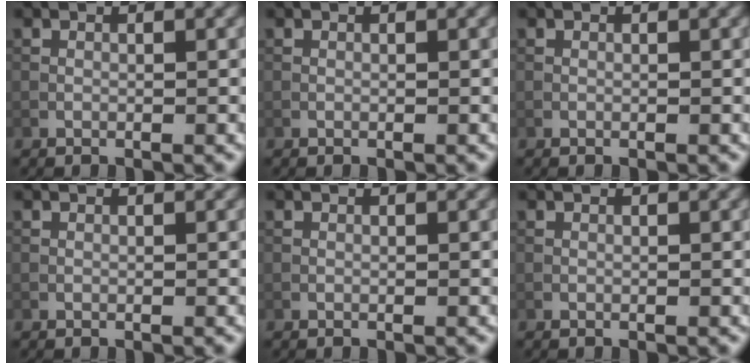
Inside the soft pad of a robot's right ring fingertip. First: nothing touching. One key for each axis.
{"total": 0.0}
{"total": 0.0}
{"total": 0.0}
{"total": 0.0}
{"total": 0.0}